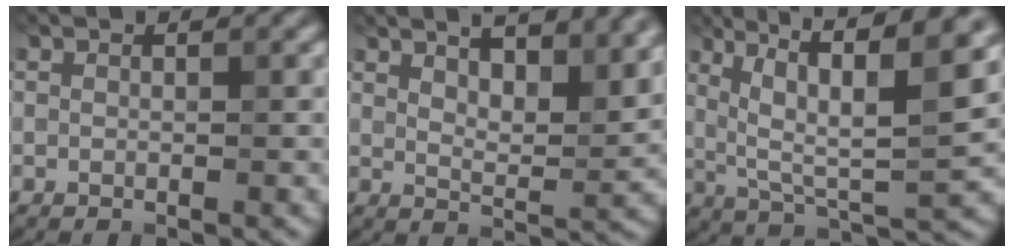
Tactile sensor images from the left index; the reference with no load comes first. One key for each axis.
{"total": 8.5, "fx": 5.2, "fy": 3.0, "fz": 6.1, "tx": -0.063, "ty": 0.020, "tz": 0.062}
{"total": 11.0, "fx": 5.0, "fy": 2.9, "fz": 9.4, "tx": -0.153, "ty": 0.009, "tz": 0.084}